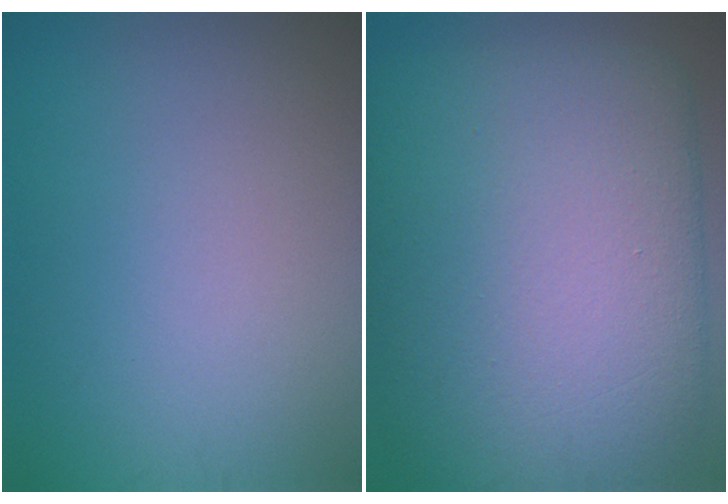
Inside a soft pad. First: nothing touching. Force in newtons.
{"total": 15.5, "press": 15.5, "slide": 0.3}